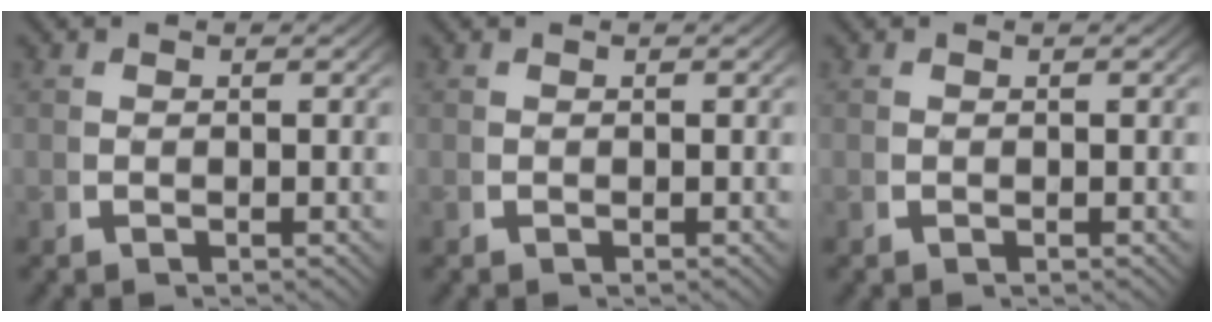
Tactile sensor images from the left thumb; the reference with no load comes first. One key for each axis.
{"total": 0.0}
{"total": 0.0}